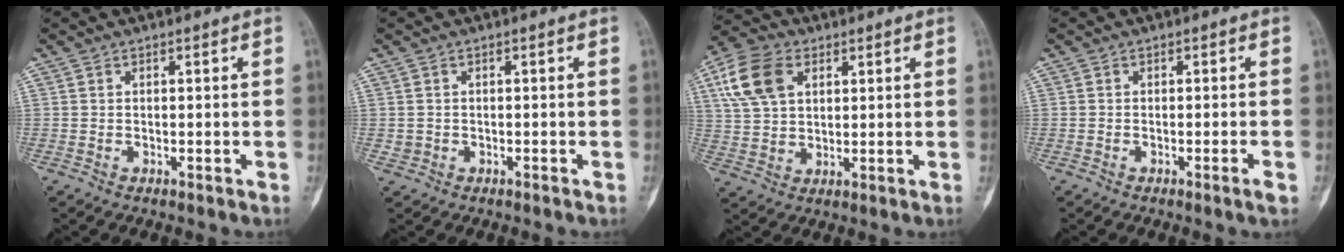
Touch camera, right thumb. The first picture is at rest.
{"total": 1.0, "force": [-0.2, 1.0, 0.2], "torque": [-0.002, 0.004, -0.001]}
{"total": 11.9, "force": [4.4, 7.8, 7.8], "torque": [-0.146, 0.003, 0.083]}
{"total": 2.0, "force": [-1.0, -0.1, 1.7], "torque": [-0.029, -0.005, -0.016]}